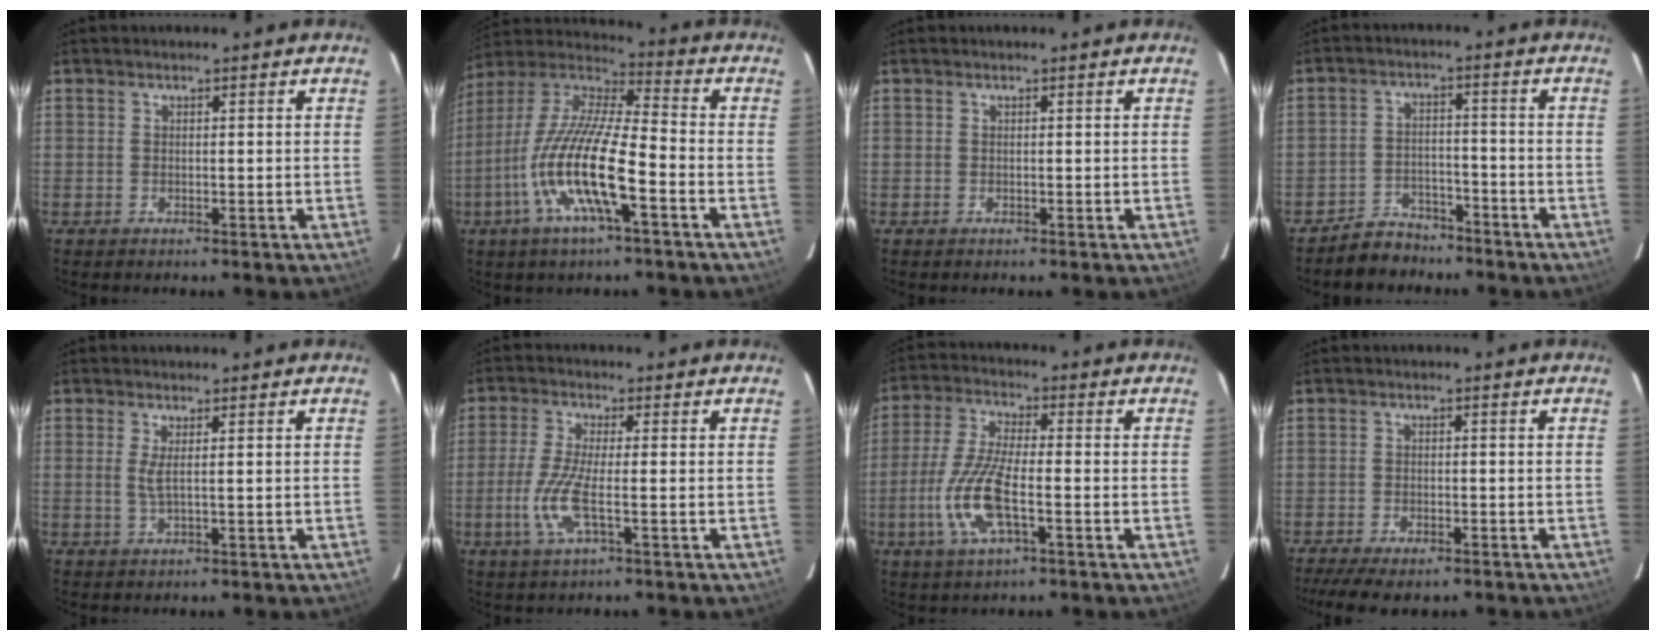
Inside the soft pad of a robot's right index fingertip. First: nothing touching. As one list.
[{"total": 17.2, "force": [-6.3, 3.3, 15.7], "torque": [-0.312, -0.016, -0.130]}, {"total": 0.0}, {"total": 6.6, "force": [-5.5, 3.5, 0.8], "torque": [-0.035, 0.017, -0.084]}, {"total": 2.1, "force": [0.3, -0.1, 2.1], "torque": [-0.040, -0.004, 0.004]}, {"total": 7.5, "force": [-2.1, 0.9, 7.1], "torque": [-0.158, -0.009, -0.043]}, {"total": 11.4, "force": [-3.5, 3.0, 10.5], "torque": [-0.227, -0.006, -0.070]}, {"total": 9.1, "force": [-7.1, 3.0, 4.9], "torque": [-0.116, -0.027, -0.114]}]